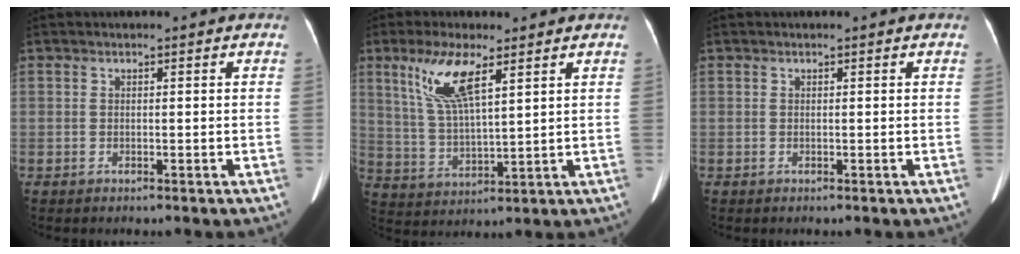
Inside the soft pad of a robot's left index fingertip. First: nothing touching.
{"total": 9.1, "force": [4.8, 1.8, 7.5], "torque": [-0.161, 0.004, 0.100]}
{"total": 0.0}